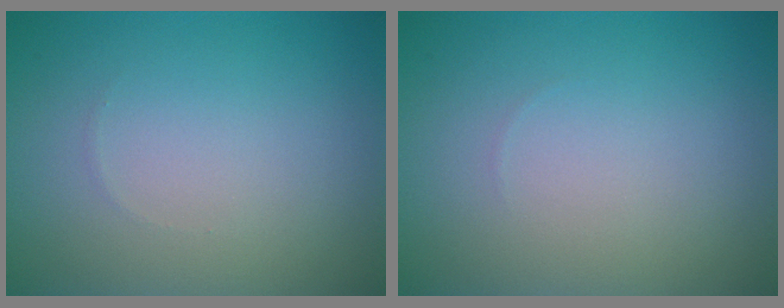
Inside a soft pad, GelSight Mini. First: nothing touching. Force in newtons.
{"total": 0.0}